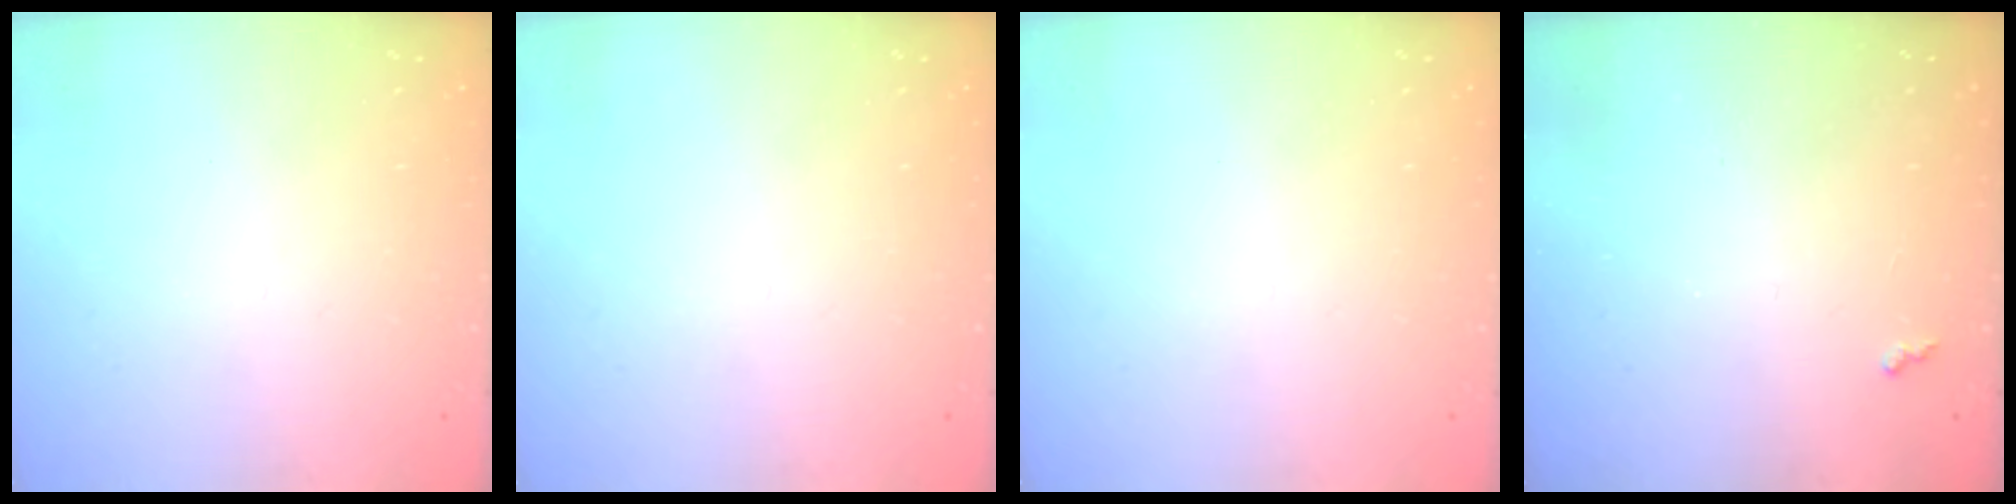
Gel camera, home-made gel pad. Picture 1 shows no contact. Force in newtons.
{"total": 0.0}
{"total": 0.0}
{"total": 1.9, "press": 1.9, "slide": 0.5}